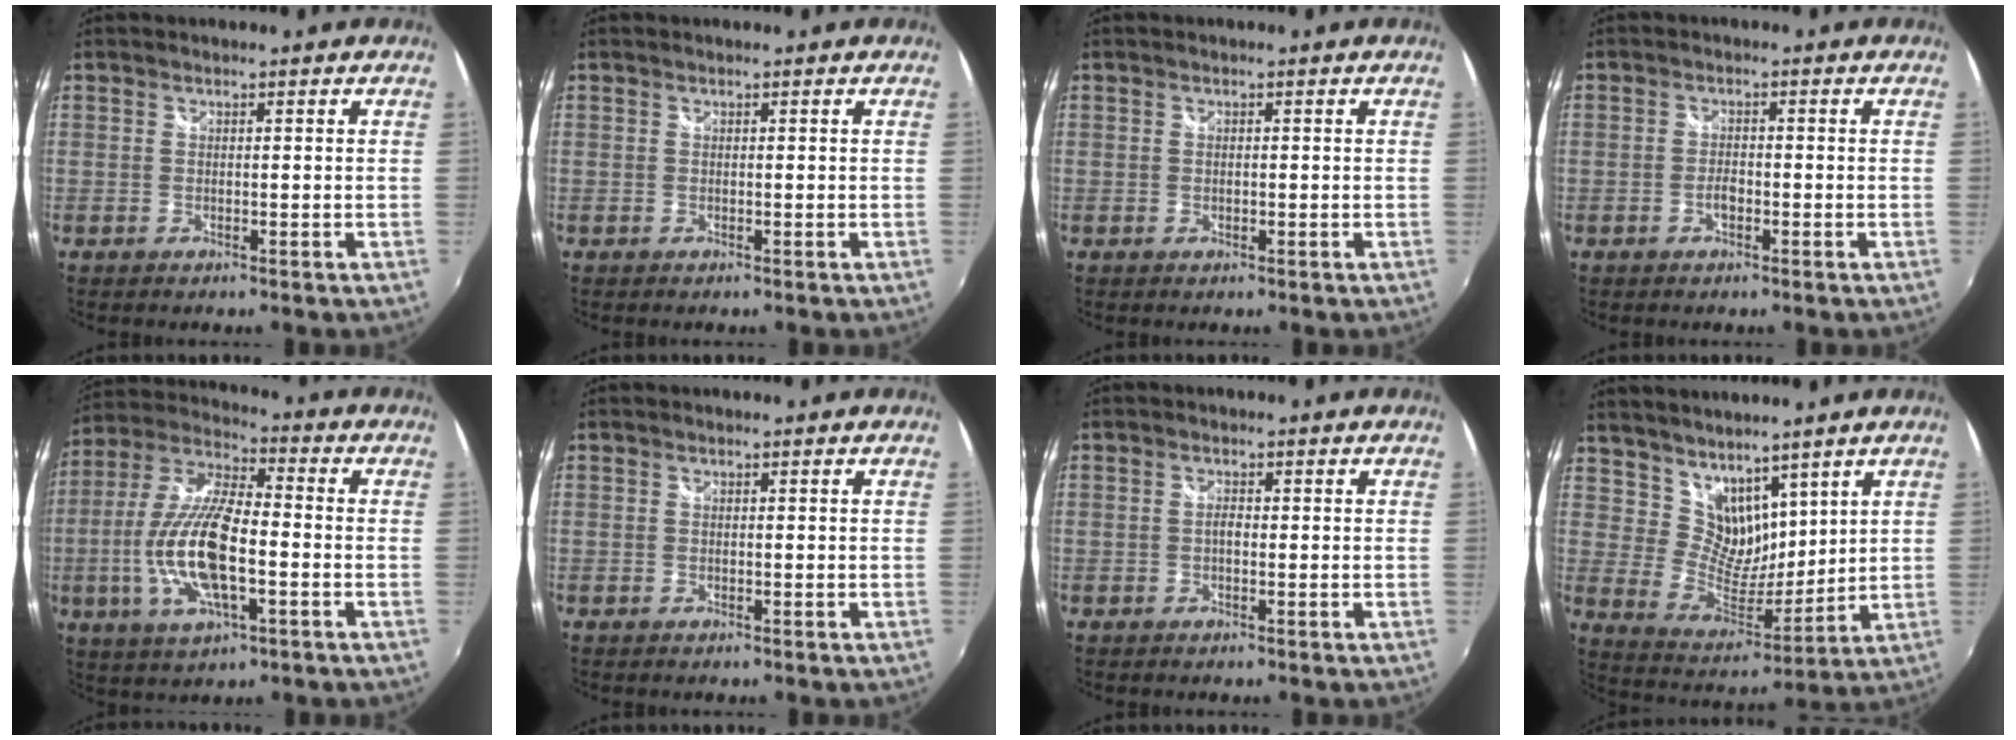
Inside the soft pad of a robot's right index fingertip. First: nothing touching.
{"total": 0.0}
{"total": 0.6, "force": [-0.1, 0.5, 0.2], "torque": [-0.002, -0.001, -0.001]}
{"total": 2.2, "force": [-1.0, 1.1, 1.5], "torque": [-0.029, 0.002, -0.019]}
{"total": 16.4, "force": [-3.6, 5.6, 15.0], "torque": [-0.307, -0.005, -0.070]}
{"total": 0.0}
{"total": 1.1, "force": [-0.2, 0.6, 0.9], "torque": [-0.018, 0.003, -0.006]}
{"total": 10.6, "force": [7.6, 6.1, 4.1], "torque": [-0.070, -0.003, 0.155]}